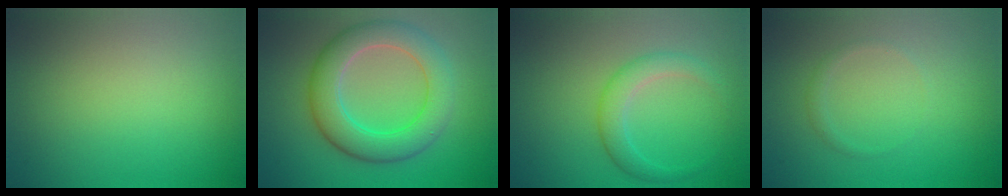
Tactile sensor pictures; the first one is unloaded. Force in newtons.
{"total": 6.6, "press": 6.6, "slide": 0.4}
{"total": 2.8, "press": 2.8, "slide": 0.0}
{"total": 0.8, "press": 0.8, "slide": 0.1}